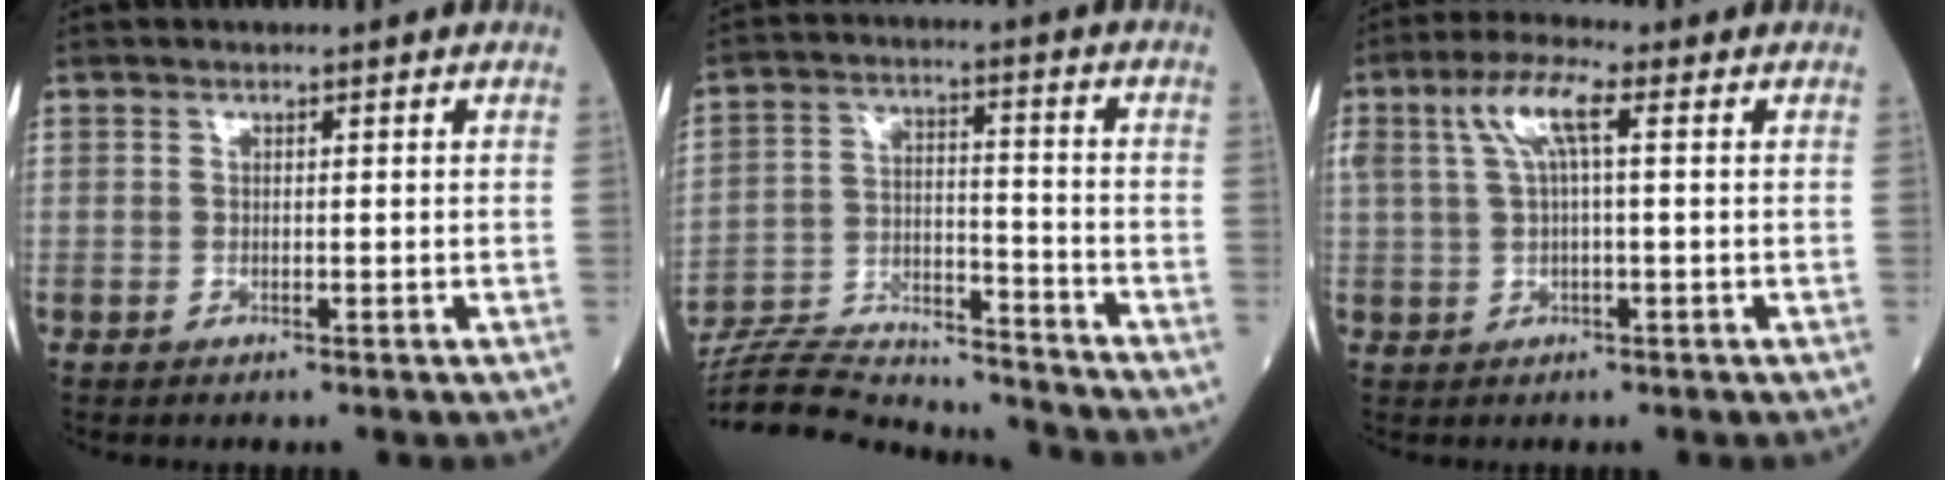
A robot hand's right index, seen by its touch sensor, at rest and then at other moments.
{"total": 18.4, "force": [-17.8, 2.4, 3.8], "torque": [-0.092, 0.012, -0.280]}
{"total": 6.4, "force": [1.9, 1.2, 6.0], "torque": [-0.127, 0.023, 0.039]}